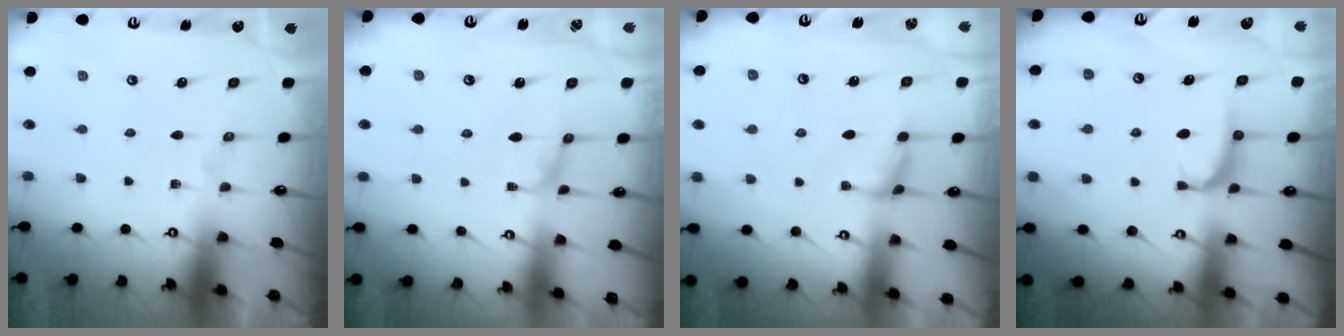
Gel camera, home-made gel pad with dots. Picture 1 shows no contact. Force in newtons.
{"total": 0.9, "press": 0.8, "slide": 0.4}
{"total": 1.8, "press": 1.7, "slide": 0.5}
{"total": 0.8, "press": 0.7, "slide": 0.4}